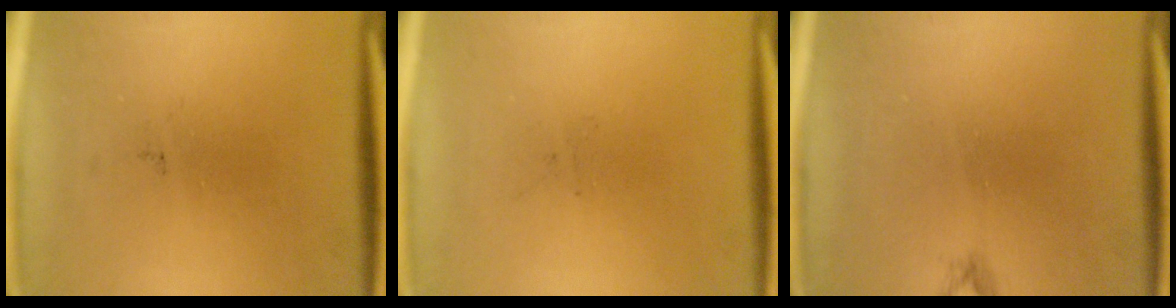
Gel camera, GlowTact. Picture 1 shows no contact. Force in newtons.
{"total": 0.0}
{"total": 0.6}